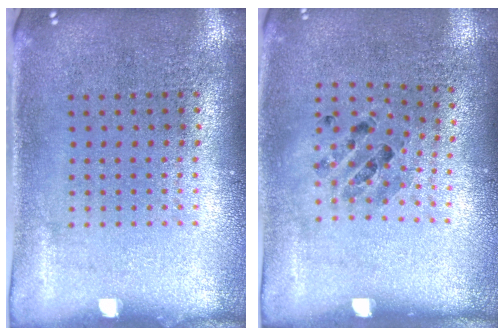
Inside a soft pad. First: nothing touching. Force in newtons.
{"total": 0.8, "press": 0.7, "slide": 0.3}